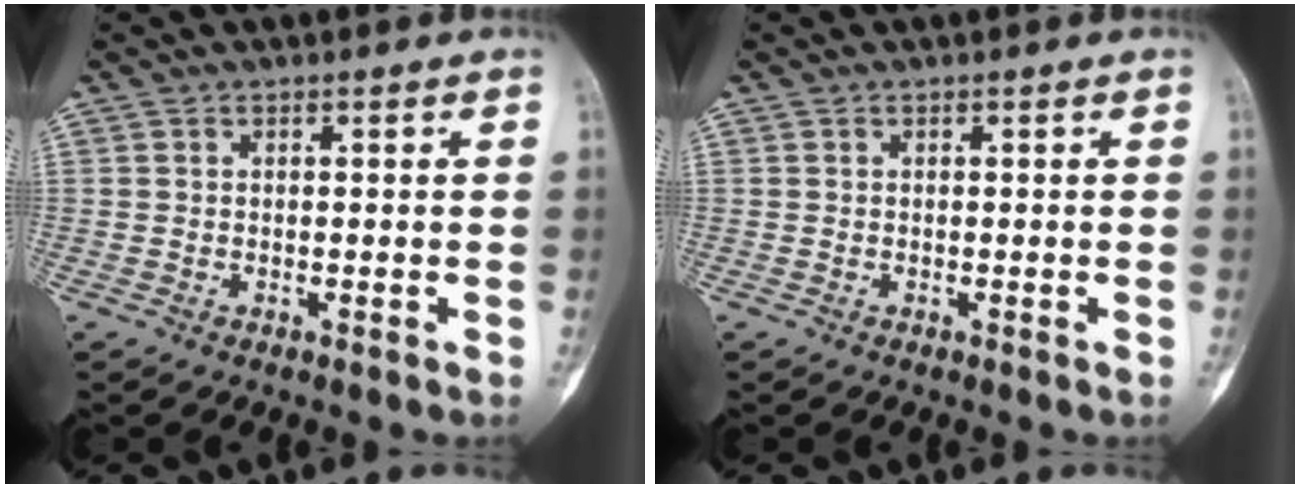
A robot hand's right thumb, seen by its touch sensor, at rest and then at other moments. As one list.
[{"total": 0.0}]